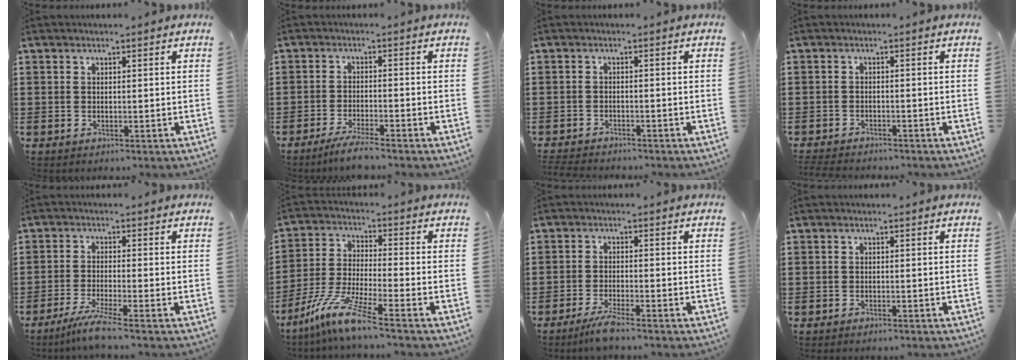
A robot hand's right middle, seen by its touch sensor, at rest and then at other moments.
{"total": 3.7, "force": [-3.2, -0.1, 1.9], "torque": [-0.038, -0.005, -0.062]}
{"total": 2.1, "force": [-2.1, 0.2, 0.0], "torque": [-0.012, -0.005, -0.047]}
{"total": 2.0, "force": [-2.0, 0.1, 0.1], "torque": [-0.014, -0.005, -0.046]}
{"total": 4.4, "force": [-3.2, -0.4, 2.9], "torque": [-0.068, -0.019, -0.063]}
{"total": 8.9, "force": [-6.5, 0.0, 6.0], "torque": [-0.135, -0.016, -0.134]}
{"total": 3.1, "force": [-2.5, 0.0, 1.8], "torque": [-0.038, -0.001, -0.047]}
{"total": 0.6, "force": [-0.6, 0.1, 0.1], "torque": [-0.004, -0.001, -0.012]}